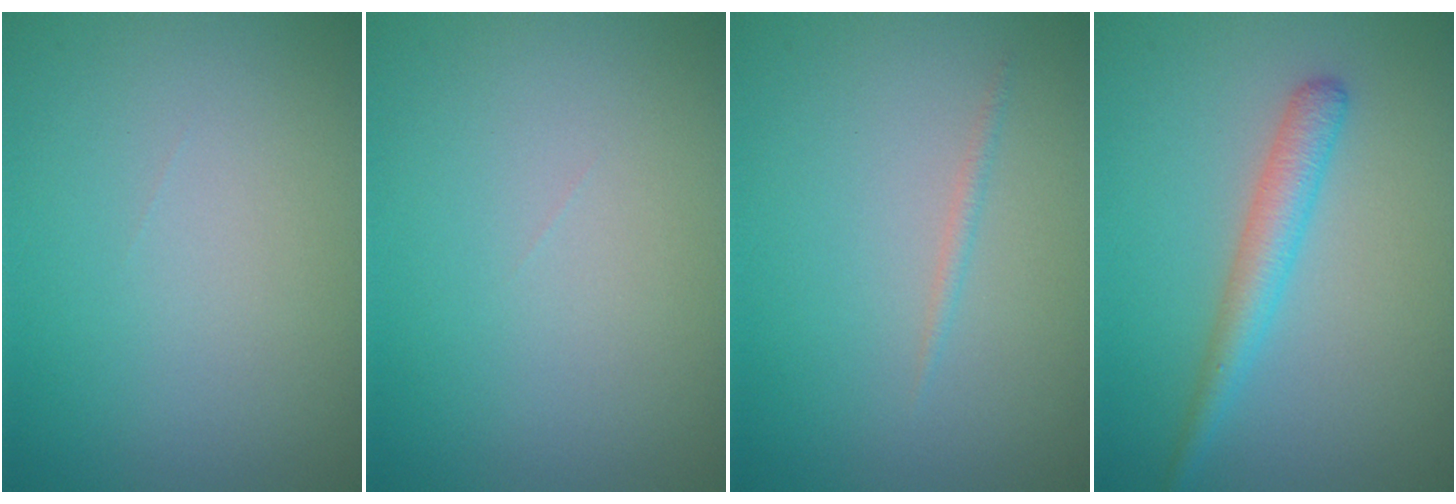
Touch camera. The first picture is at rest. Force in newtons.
{"total": 0.0}
{"total": 0.6, "press": 0.6, "slide": 0.0}
{"total": 2.8, "press": 2.8, "slide": 0.0}